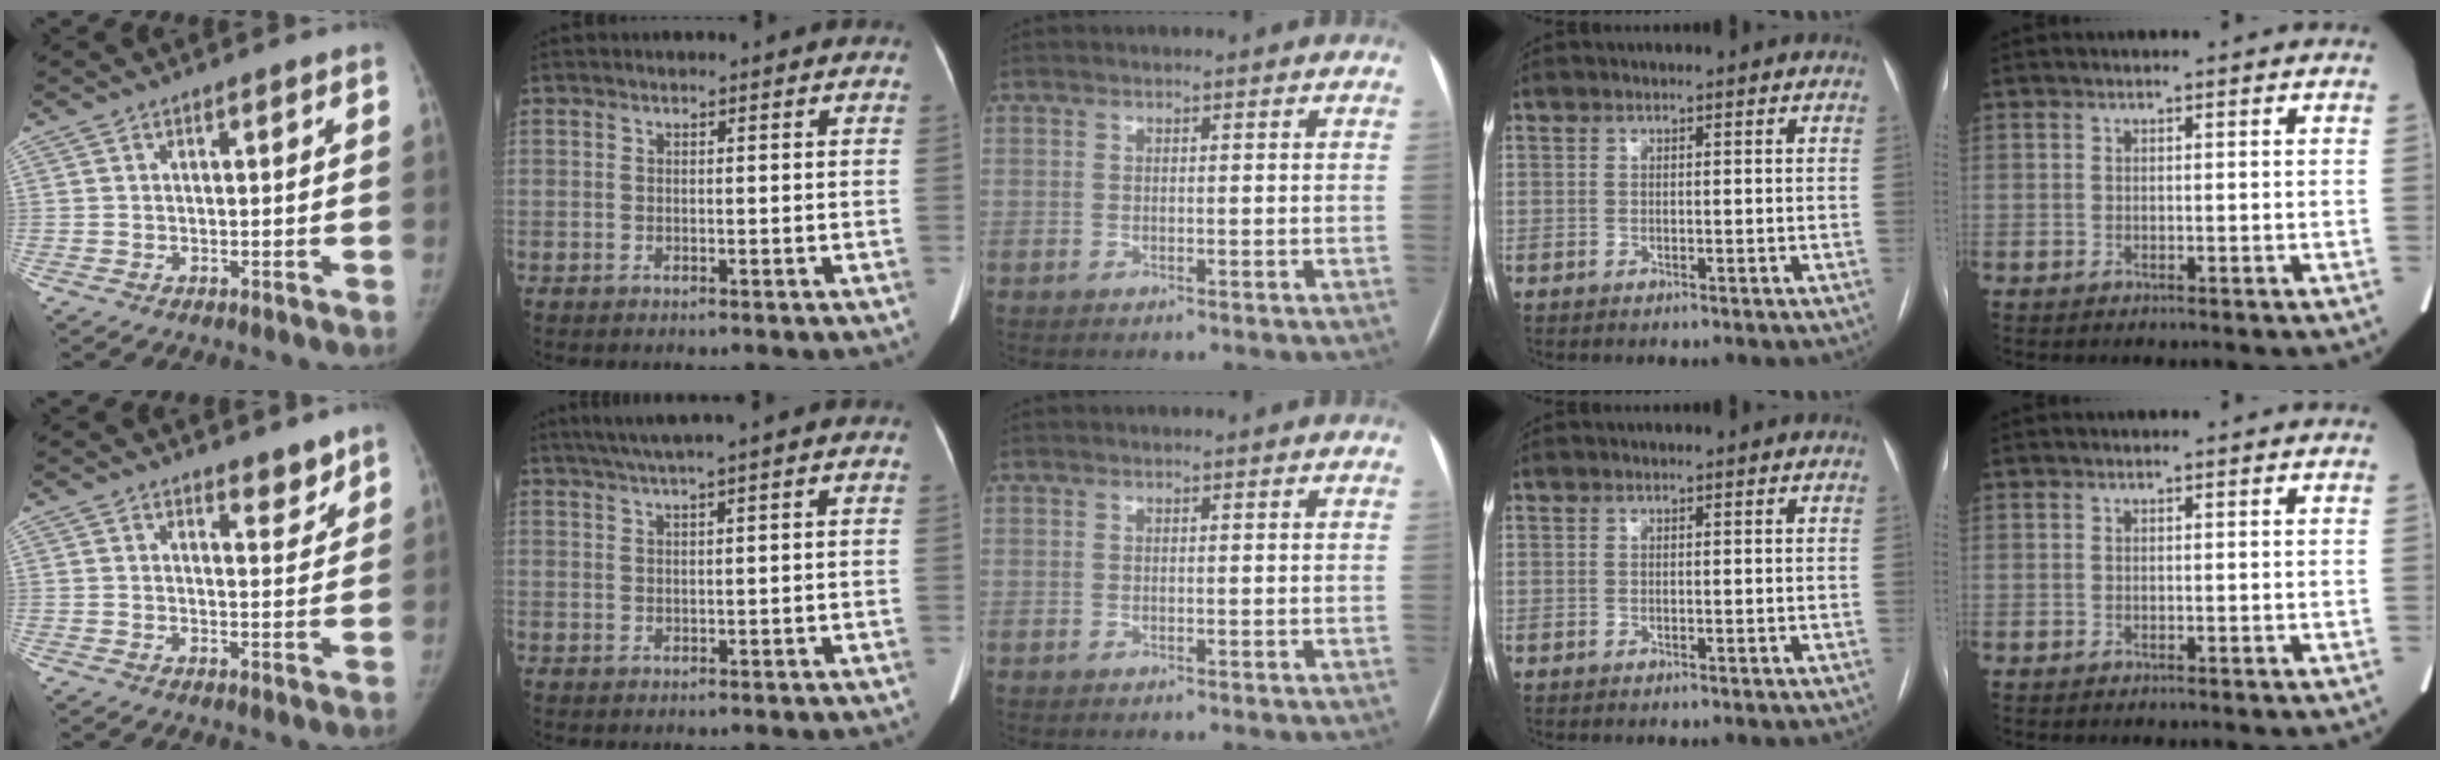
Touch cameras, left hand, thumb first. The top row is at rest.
{"thumb": {"total": 3.4, "force": [2.9, 1.4, 1.1], "torque": [0.003, -0.023, 0.041]}, "index": {"total": 3.6, "force": [2.4, -0.9, 2.5], "torque": [-0.052, 0.012, 0.050]}}